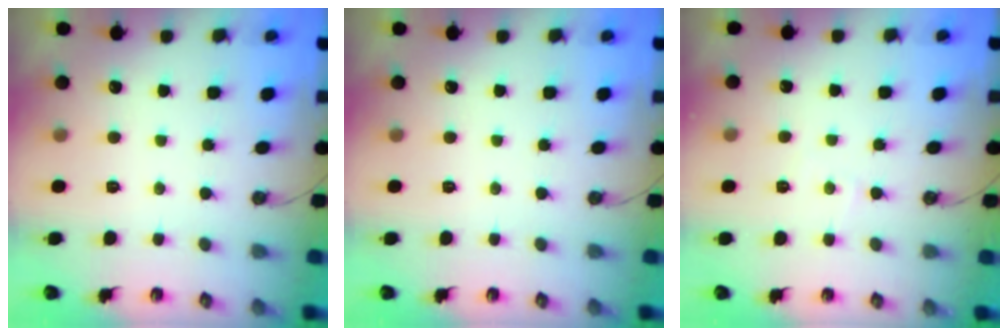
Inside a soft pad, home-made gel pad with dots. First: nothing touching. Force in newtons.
{"total": 0.0}
{"total": 2.7, "press": 2.7, "slide": 0.5}